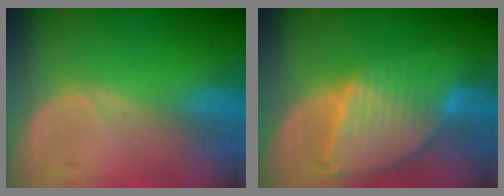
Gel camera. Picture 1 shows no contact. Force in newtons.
{"total": 8.5, "press": 7.4, "slide": 4.2}